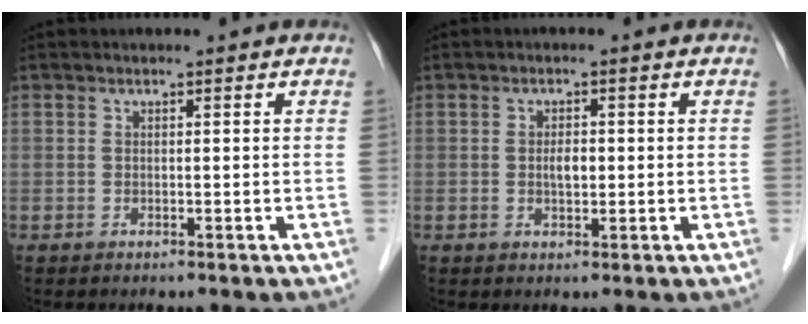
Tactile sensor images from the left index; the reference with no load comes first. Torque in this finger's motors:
{"motor_torque": [0.22, 0.11, 0.00, 0.01]}